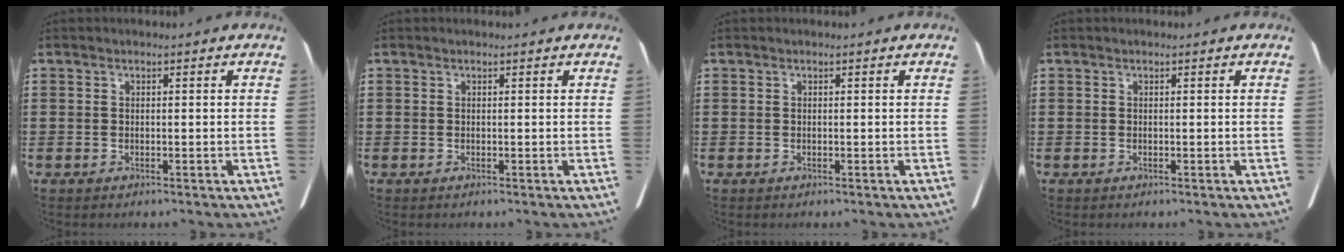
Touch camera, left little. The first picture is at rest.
{"total": 0.0}
{"total": 0.0}
{"total": 0.0}